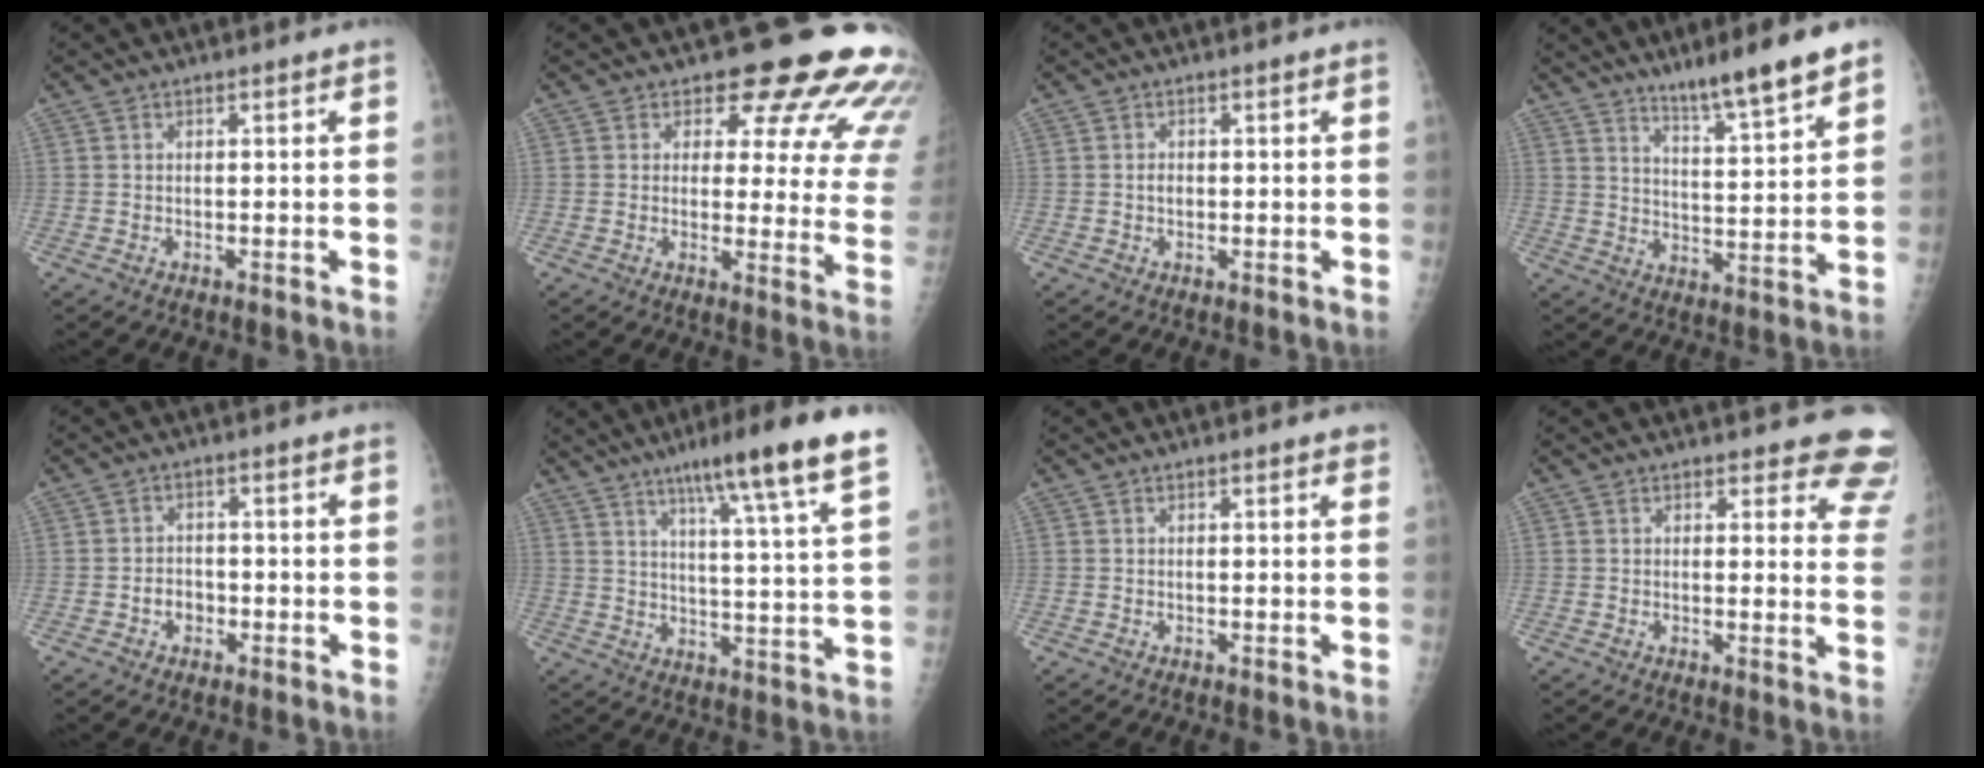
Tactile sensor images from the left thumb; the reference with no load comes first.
{"total": 17.0, "force": [13.5, 6.9, 7.7], "torque": [-0.036, -0.090, 0.133]}
{"total": 1.1, "force": [-0.1, 0.8, 0.7], "torque": [-0.008, 0.002, -0.002]}
{"total": 10.7, "force": [7.9, 0.6, 7.2], "torque": [-0.109, -0.052, 0.132]}
{"total": 3.1, "force": [-1.1, 2.5, 1.4], "torque": [-0.006, 0.012, -0.020]}
{"total": 16.3, "force": [10.6, 0.6, 12.4], "torque": [-0.173, -0.042, 0.144]}
{"total": 0.9, "force": [0.7, 0.3, 0.5], "torque": [-0.004, 0.000, 0.006]}
{"total": 9.8, "force": [9.1, 3.1, 1.4], "torque": [0.041, -0.066, 0.064]}